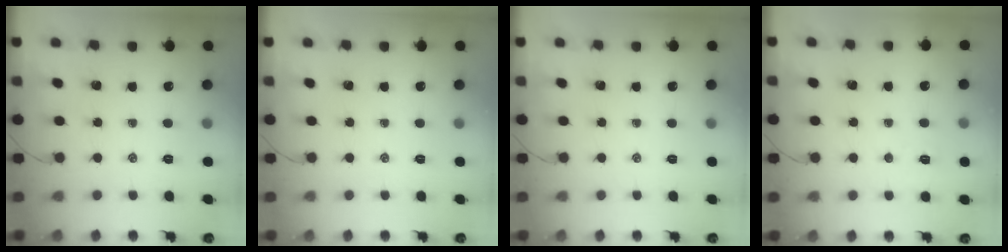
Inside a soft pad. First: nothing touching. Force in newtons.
{"total": 0.0}
{"total": 0.0}
{"total": 2.8, "press": 2.7, "slide": 0.8}